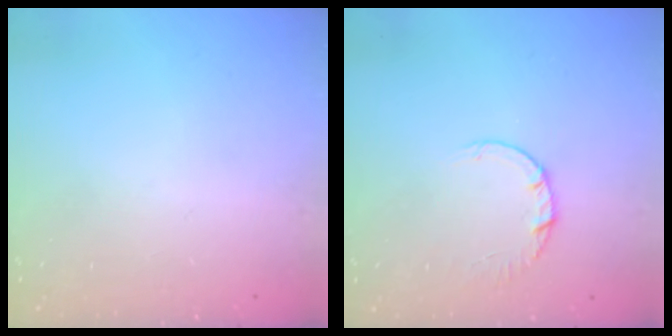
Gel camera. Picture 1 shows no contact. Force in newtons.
{"total": 2.7, "press": 2.7, "slide": 0.4}